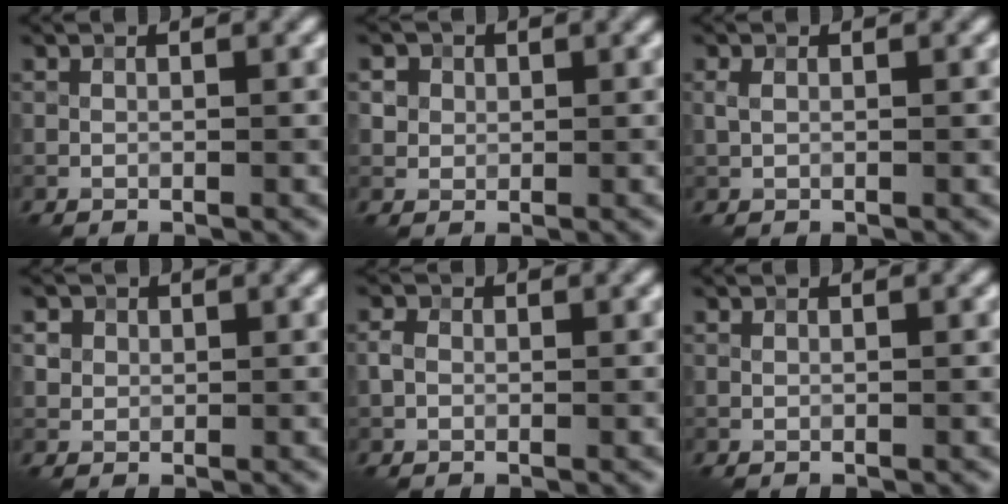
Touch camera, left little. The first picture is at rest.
{"total": 3.1, "force": [1.3, 2.5, 1.2], "torque": [-0.017, 0.006, 0.019]}
{"total": 0.9, "force": [0.2, 0.6, 0.6], "torque": [-0.017, 0.003, 0.003]}
{"total": 2.3, "force": [1.0, 1.9, 0.8], "torque": [-0.016, 0.003, 0.022]}
{"total": 1.2, "force": [0.0, 1.1, 0.7], "torque": [-0.013, 0.003, -0.006]}
{"total": 0.0}